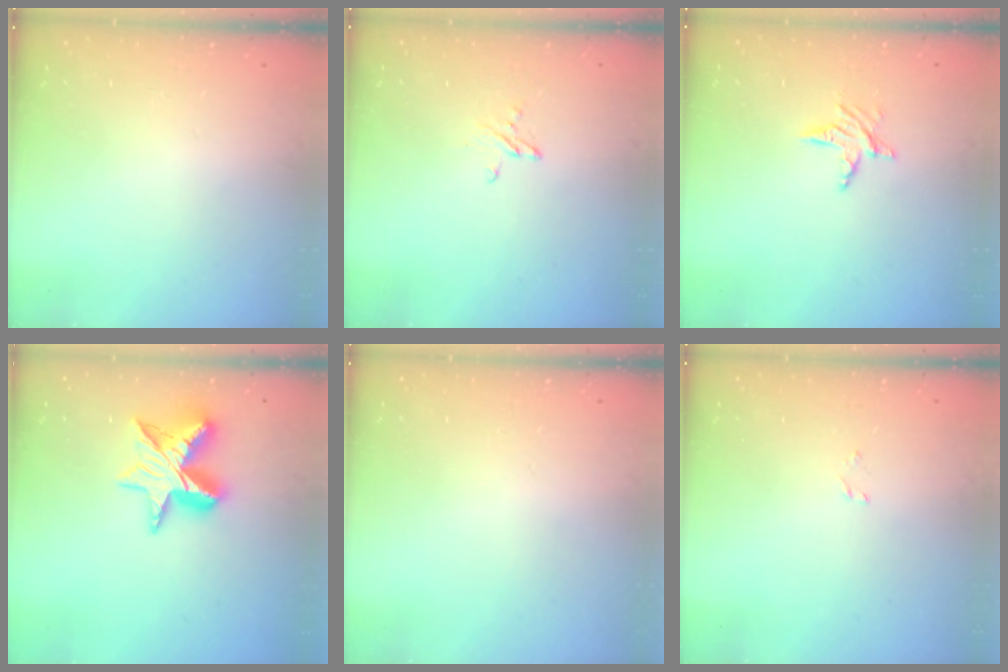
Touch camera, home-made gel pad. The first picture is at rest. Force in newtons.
{"total": 2.9, "press": 2.9, "slide": 0.3}
{"total": 5.9, "press": 5.9, "slide": 0.4}
{"total": 11.6, "press": 11.5, "slide": 1.2}
{"total": 0.0}
{"total": 1.6, "press": 1.5, "slide": 0.3}